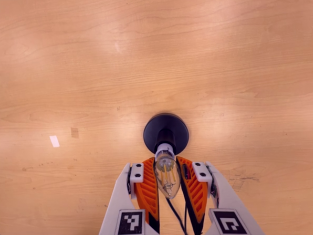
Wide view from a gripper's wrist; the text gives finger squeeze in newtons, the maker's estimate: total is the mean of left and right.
{"total": 17.5, "left": 17.4, "right": 17.7}